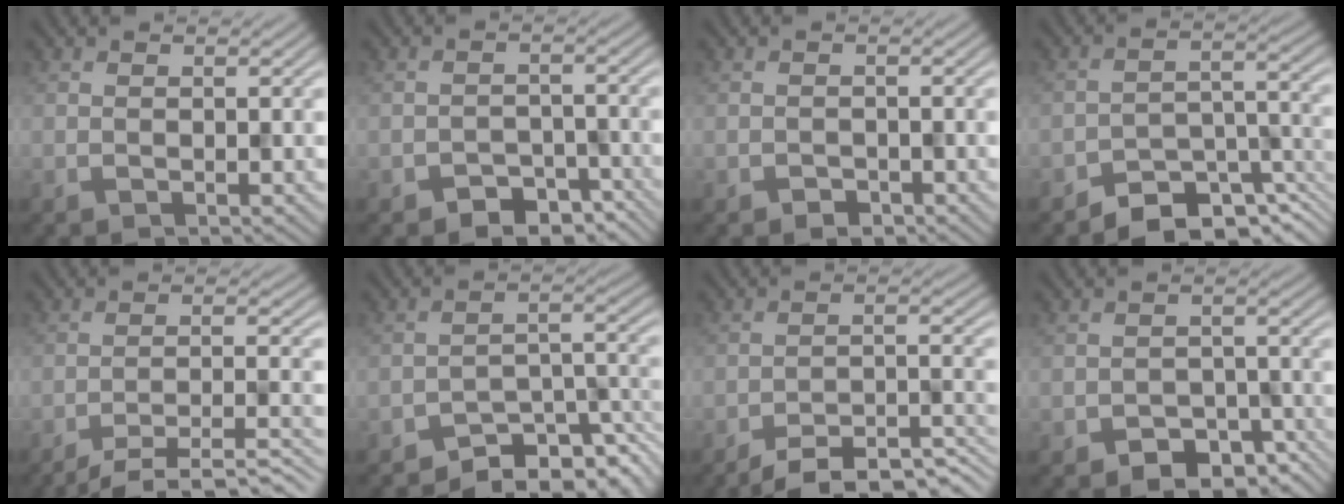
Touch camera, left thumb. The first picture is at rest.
{"total": 4.4, "force": [-3.2, 2.4, 1.8], "torque": [-0.025, -0.004, -0.054]}
{"total": 1.4, "force": [-1.0, 0.8, 0.5], "torque": [-0.008, -0.001, -0.020]}
{"total": 7.7, "force": [-6.3, 2.8, 3.4], "torque": [-0.040, 0.004, -0.114]}
{"total": 7.4, "force": [-5.8, 1.1, 4.5], "torque": [-0.083, -0.001, -0.085]}
{"total": 7.7, "force": [-6.4, 2.3, 3.5], "torque": [-0.039, 0.005, -0.114]}
{"total": 8.6, "force": [-7.2, 1.8, 4.3], "torque": [-0.066, 0.003, -0.107]}
{"total": 5.6, "force": [-3.8, 3.2, 2.6], "torque": [-0.035, -0.009, -0.062]}